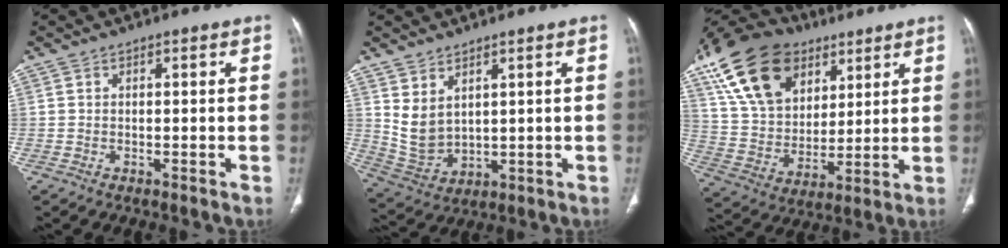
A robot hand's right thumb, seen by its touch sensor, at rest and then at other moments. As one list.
[{"total": 7.0, "force": [3.2, 4.3, 4.6], "torque": [-0.072, -0.021, 0.084]}, {"total": 22.5, "force": [11.4, 14.8, 12.5], "torque": [-0.218, -0.013, 0.204]}]